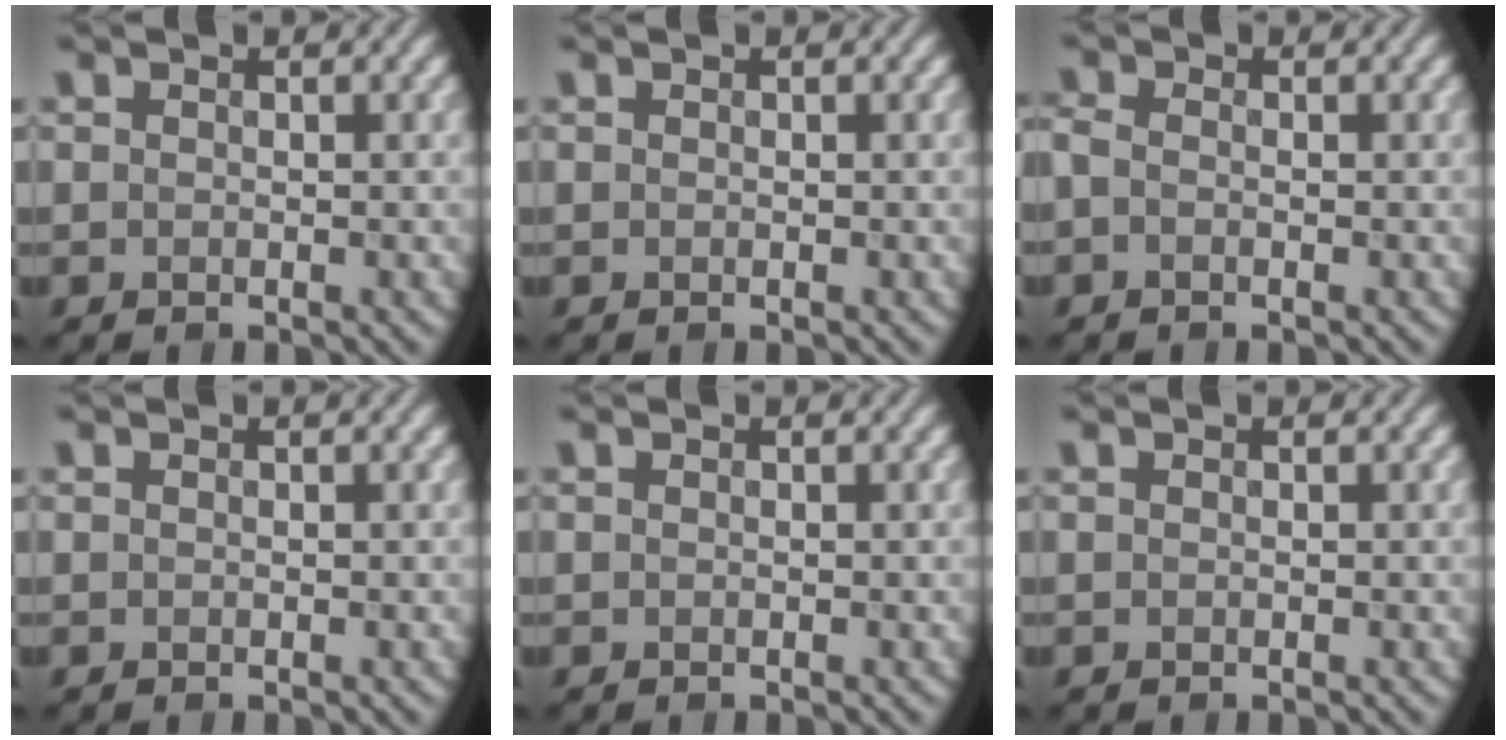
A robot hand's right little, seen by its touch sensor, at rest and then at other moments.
{"total": 0.0}
{"total": 1.2, "force": [-0.5, 0.7, 0.9], "torque": [-0.023, 0.001, -0.017]}
{"total": 0.0}
{"total": 0.0}
{"total": 0.0}